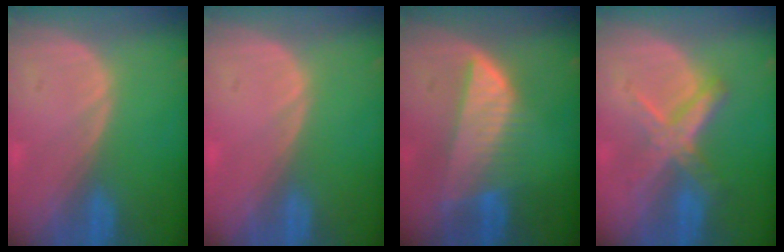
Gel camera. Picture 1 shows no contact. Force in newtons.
{"total": 0.7, "press": 0.1, "slide": 0.7}
{"total": 7.7, "press": 6.9, "slide": 3.5}
{"total": 6.7, "press": 5.9, "slide": 3.2}